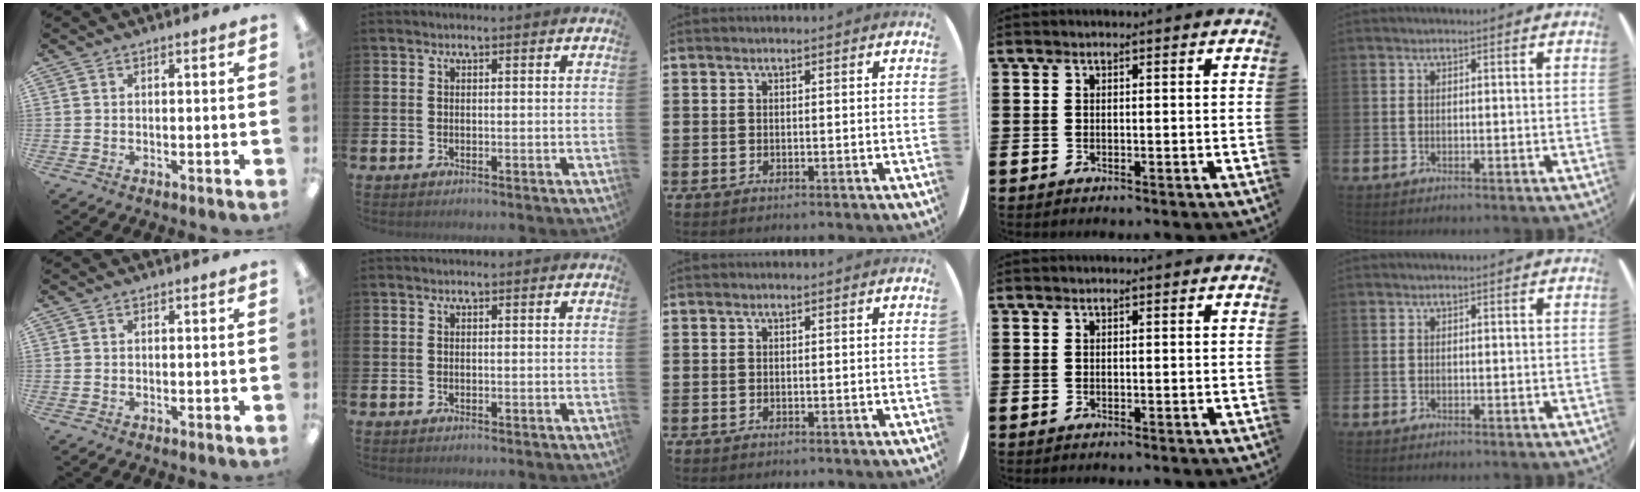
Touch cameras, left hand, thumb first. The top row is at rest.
{}